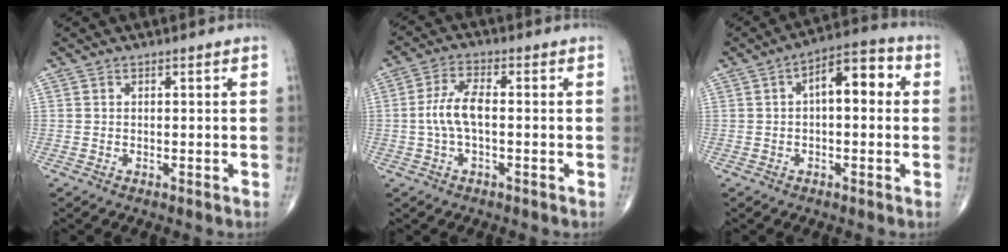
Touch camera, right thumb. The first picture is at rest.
{"total": 6.1, "force": [-0.5, 2.3, 5.6], "torque": [-0.127, 0.016, -0.014]}
{"total": 9.3, "force": [1.5, 4.4, 8.1], "torque": [-0.099, 0.031, 0.011]}